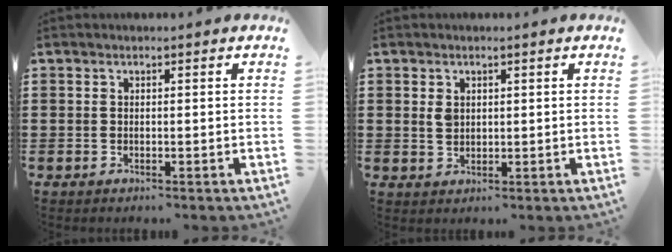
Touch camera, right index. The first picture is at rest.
{"total": 2.0, "force": [0.7, 1.5, 1.2], "torque": [-0.028, 0.005, 0.013]}